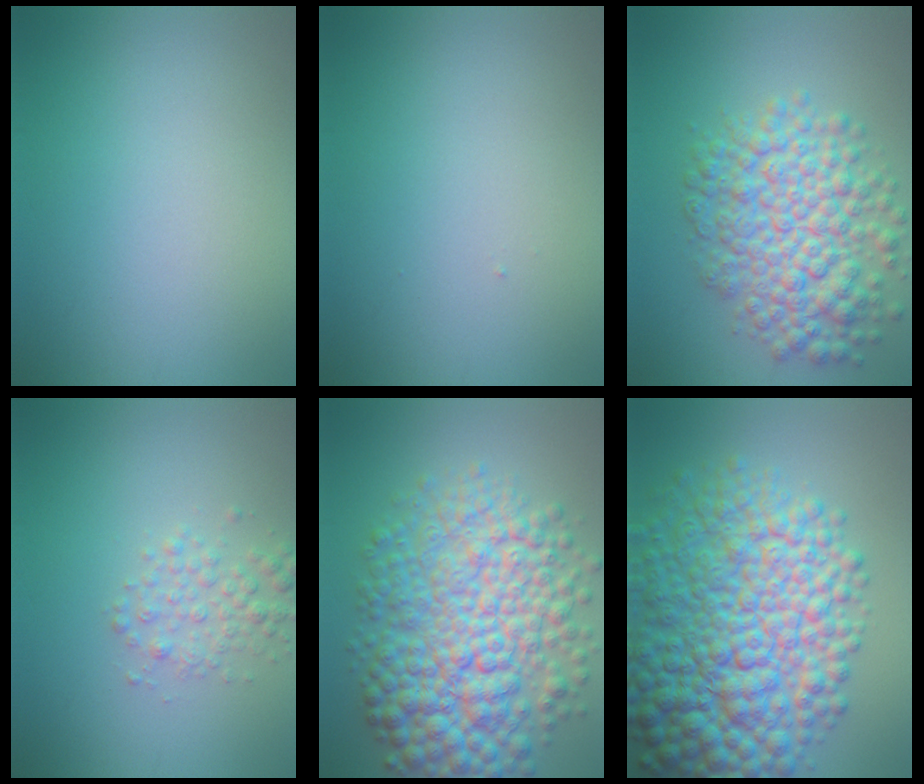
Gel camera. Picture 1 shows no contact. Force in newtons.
{"total": 0.0}
{"total": 8.0, "press": 8.0, "slide": 0.2}
{"total": 2.4, "press": 2.4, "slide": 0.1}
{"total": 11.2, "press": 11.2, "slide": 0.2}
{"total": 13.2, "press": 13.2, "slide": 0.2}